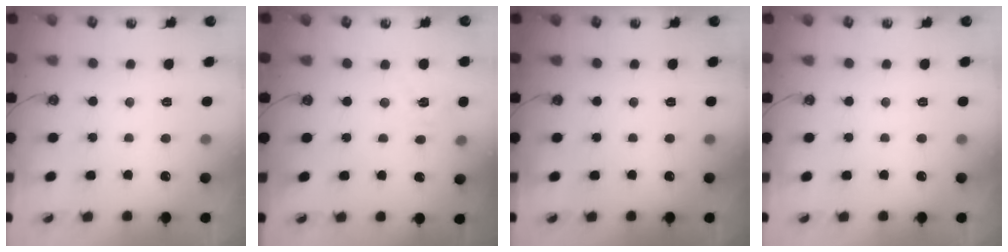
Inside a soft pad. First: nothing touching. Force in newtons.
{"total": 5.9, "press": 5.9, "slide": 0.5}
{"total": 0.0}
{"total": 0.0}